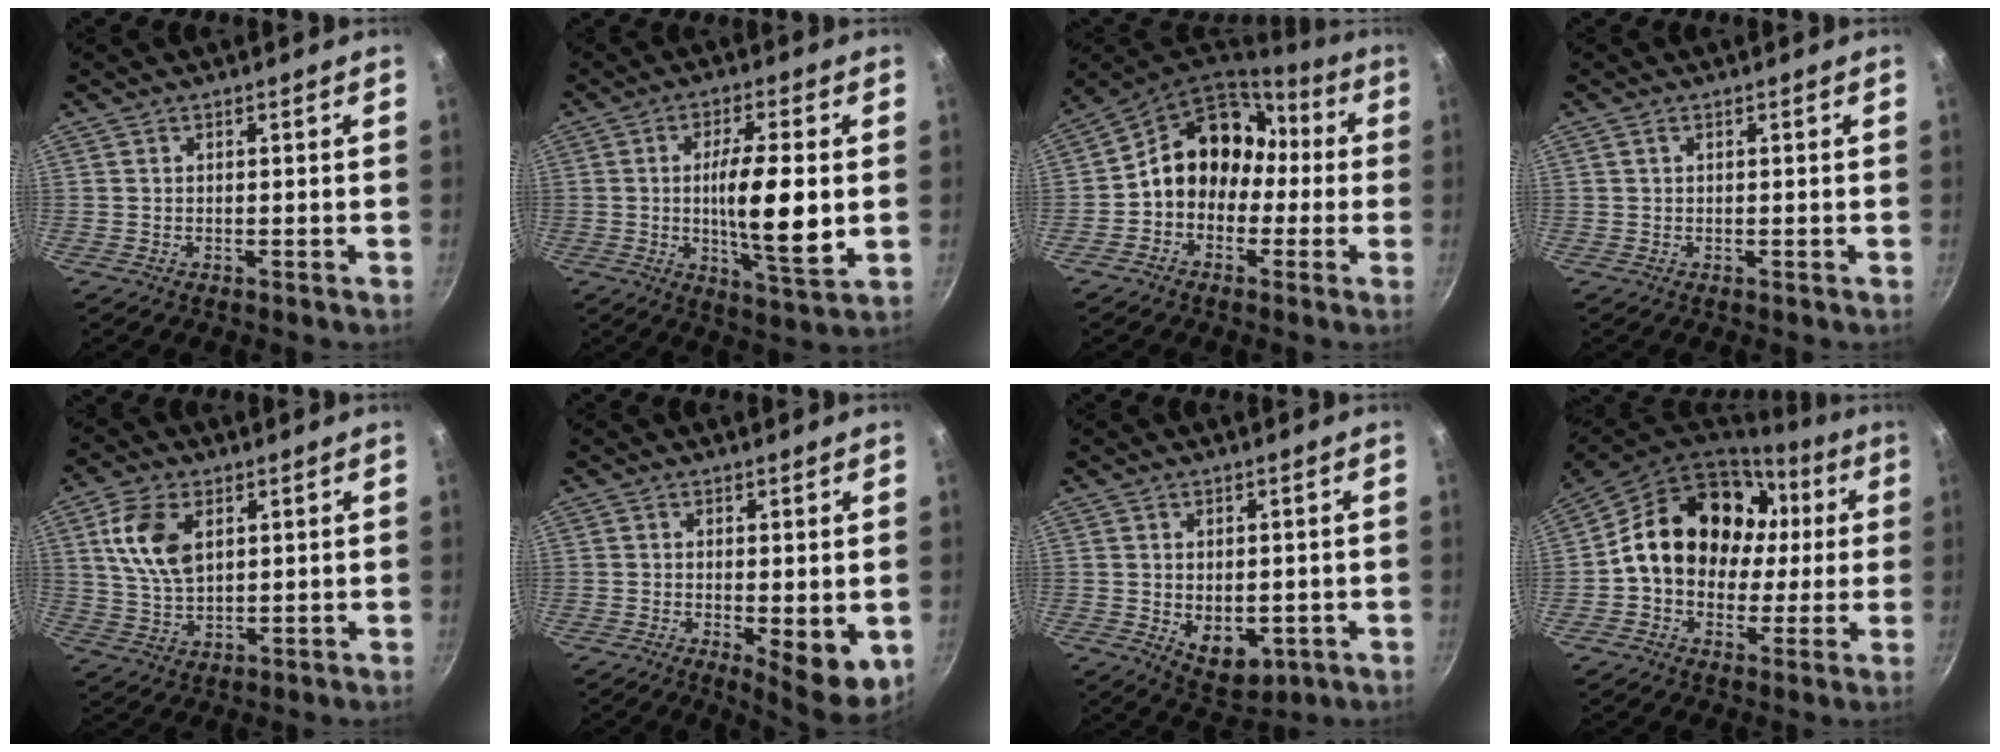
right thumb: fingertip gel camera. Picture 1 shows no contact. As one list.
[{"total": 8.9, "force": [0.3, 2.2, 8.6], "torque": [-0.136, -0.024, 0.007]}, {"total": 14.1, "force": [-0.4, 11.6, 7.9], "torque": [-0.076, 0.058, -0.022]}, {"total": 0.7, "force": [0.3, 0.5, 0.5], "torque": [-0.009, 0.002, 0.005]}, {"total": 10.2, "force": [3.3, 6.1, 7.5], "torque": [-0.138, -0.012, 0.066]}, {"total": 8.3, "force": [-1.3, 2.9, 7.7], "torque": [-0.090, -0.013, -0.008]}, {"total": 7.7, "force": [-1.0, 5.2, 5.6], "torque": [-0.062, -0.011, 0.002]}, {"total": 20.5, "force": [2.8, 16.2, 12.3], "torque": [-0.172, 0.040, 0.042]}]